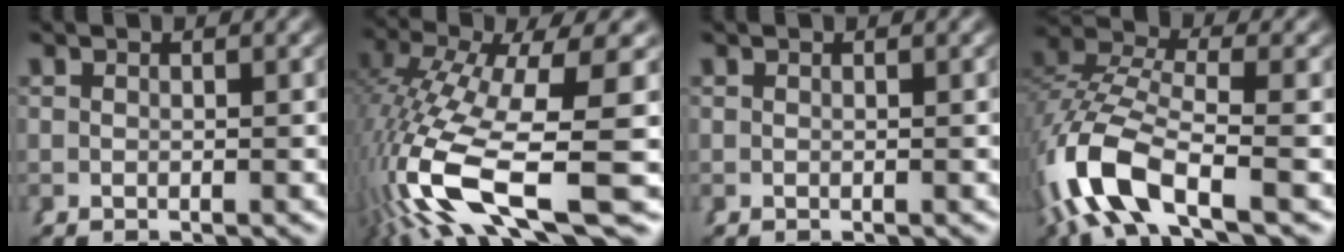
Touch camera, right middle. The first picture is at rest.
{"total": 11.1, "force": [-3.5, 4.4, 9.6], "torque": [-0.192, -0.034, -0.029]}
{"total": 0.0}
{"total": 6.9, "force": [-2.1, 3.7, 5.4], "torque": [-0.142, -0.022, -0.024]}